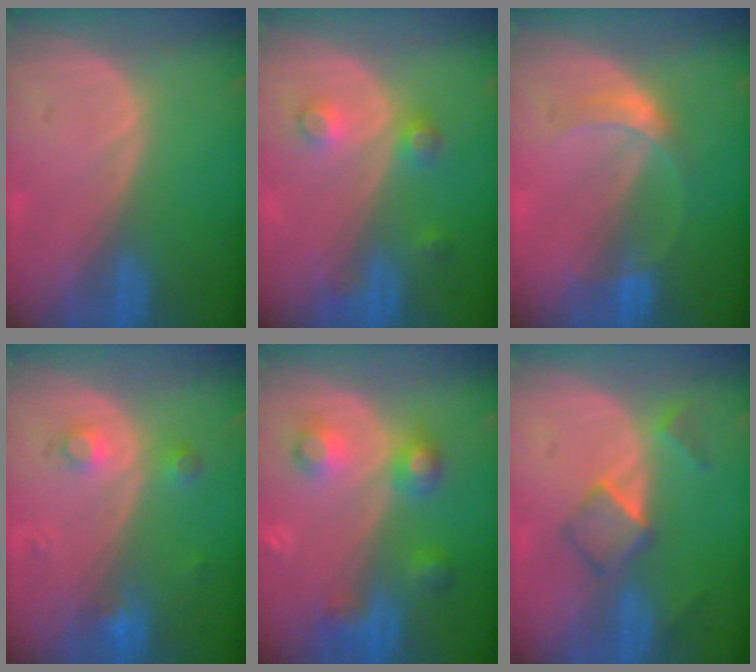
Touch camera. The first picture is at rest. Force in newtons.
{"total": 3.5, "press": 3.2, "slide": 1.6}
{"total": 3.7, "press": 3.6, "slide": 0.3}
{"total": 3.4, "press": 3.1, "slide": 1.2}
{"total": 6.0, "press": 6.0, "slide": 0.3}
{"total": 5.3, "press": 4.7, "slide": 2.5}